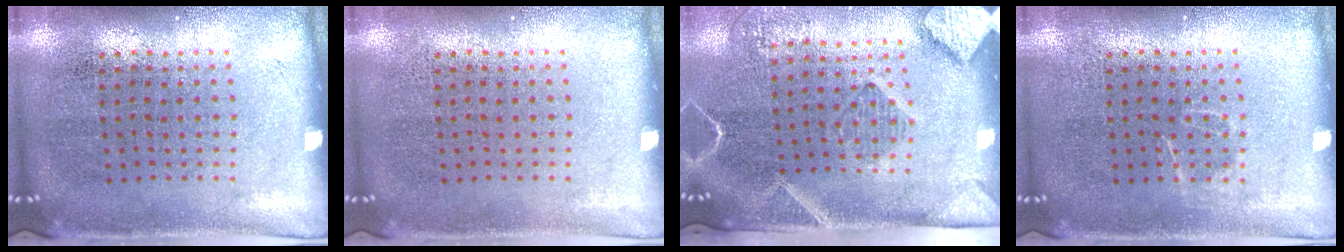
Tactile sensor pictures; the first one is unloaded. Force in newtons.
{"total": 0.0}
{"total": 2.7, "press": 2.0, "slide": 1.8}
{"total": 0.7, "press": 0.6, "slide": 0.3}